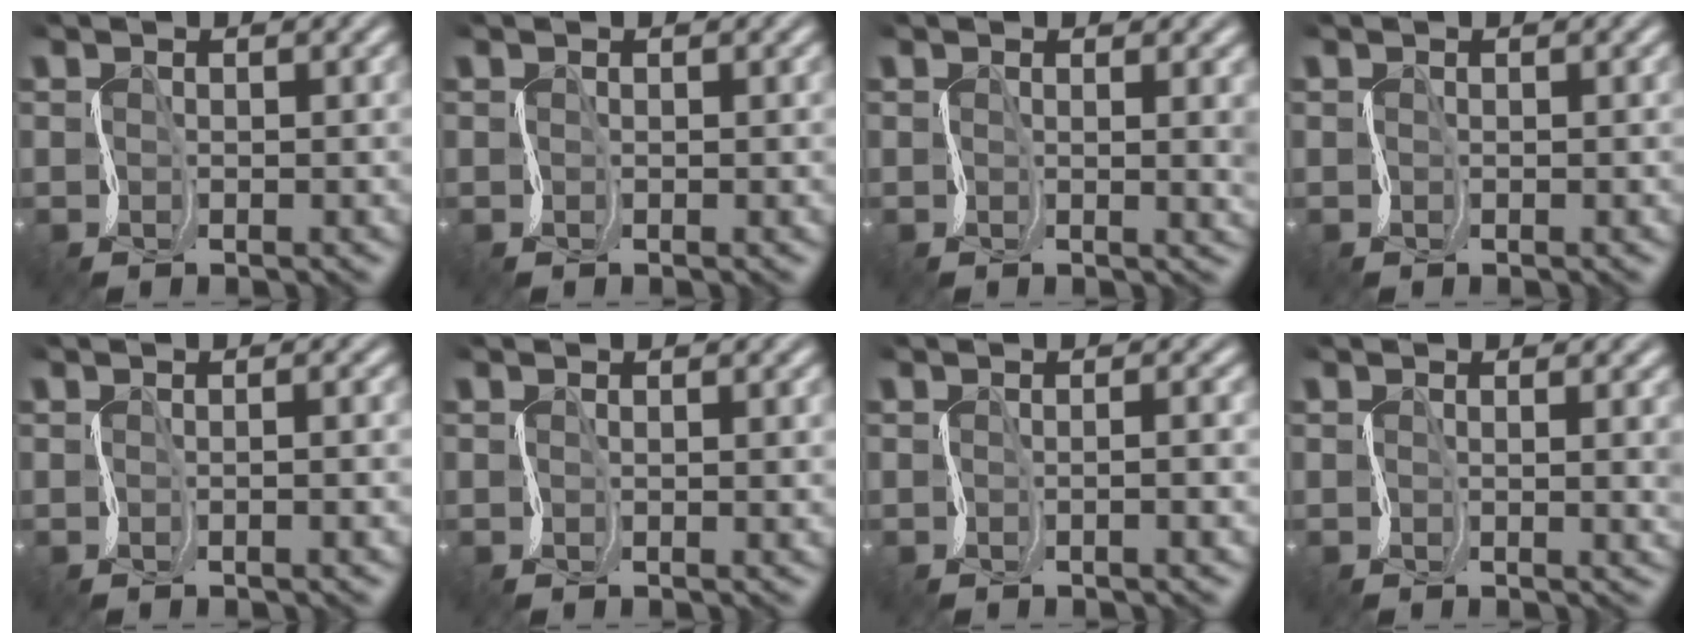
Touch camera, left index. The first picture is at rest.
{"total": 0.0}
{"total": 3.9, "force": [0.9, 1.6, 3.4], "torque": [-0.022, 0.013, 0.009]}
{"total": 0.0}
{"total": 2.1, "force": [0.0, 1.0, 1.9], "torque": [-0.011, 0.005, -0.006]}
{"total": 1.1, "force": [0.7, 0.3, 0.8], "torque": [-0.016, 0.006, 0.010]}
{"total": 2.0, "force": [0.0, 0.8, 1.8], "torque": [-0.009, 0.005, -0.004]}
{"total": 3.0, "force": [0.8, 1.2, 2.6], "torque": [-0.019, 0.010, 0.009]}